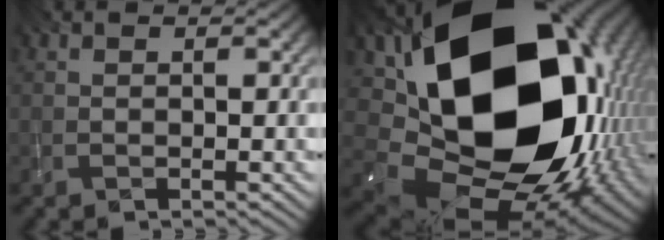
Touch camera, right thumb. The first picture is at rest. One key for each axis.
{"total": 22.6, "fx": 3.2, "fy": 15.8, "fz": 15.8, "tx": -0.316, "ty": -0.072, "tz": 0.113}